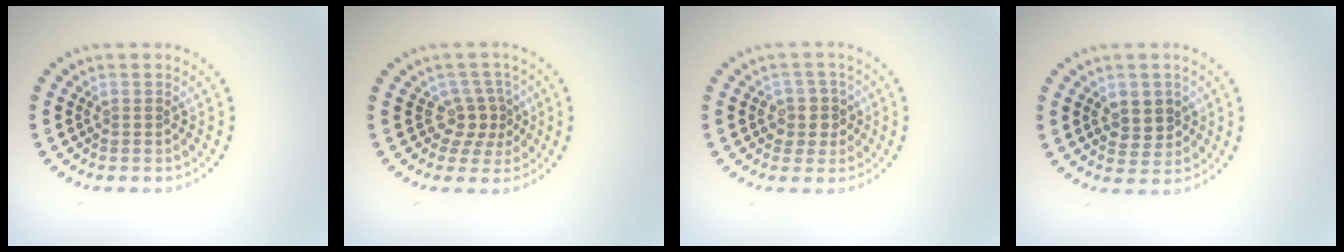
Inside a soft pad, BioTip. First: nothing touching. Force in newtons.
{"total": 2.4, "press": 1.7, "slide": 1.8}
{"total": 2.2, "press": 2.0, "slide": 0.9}
{"total": 2.6, "press": 2.6, "slide": 0.4}